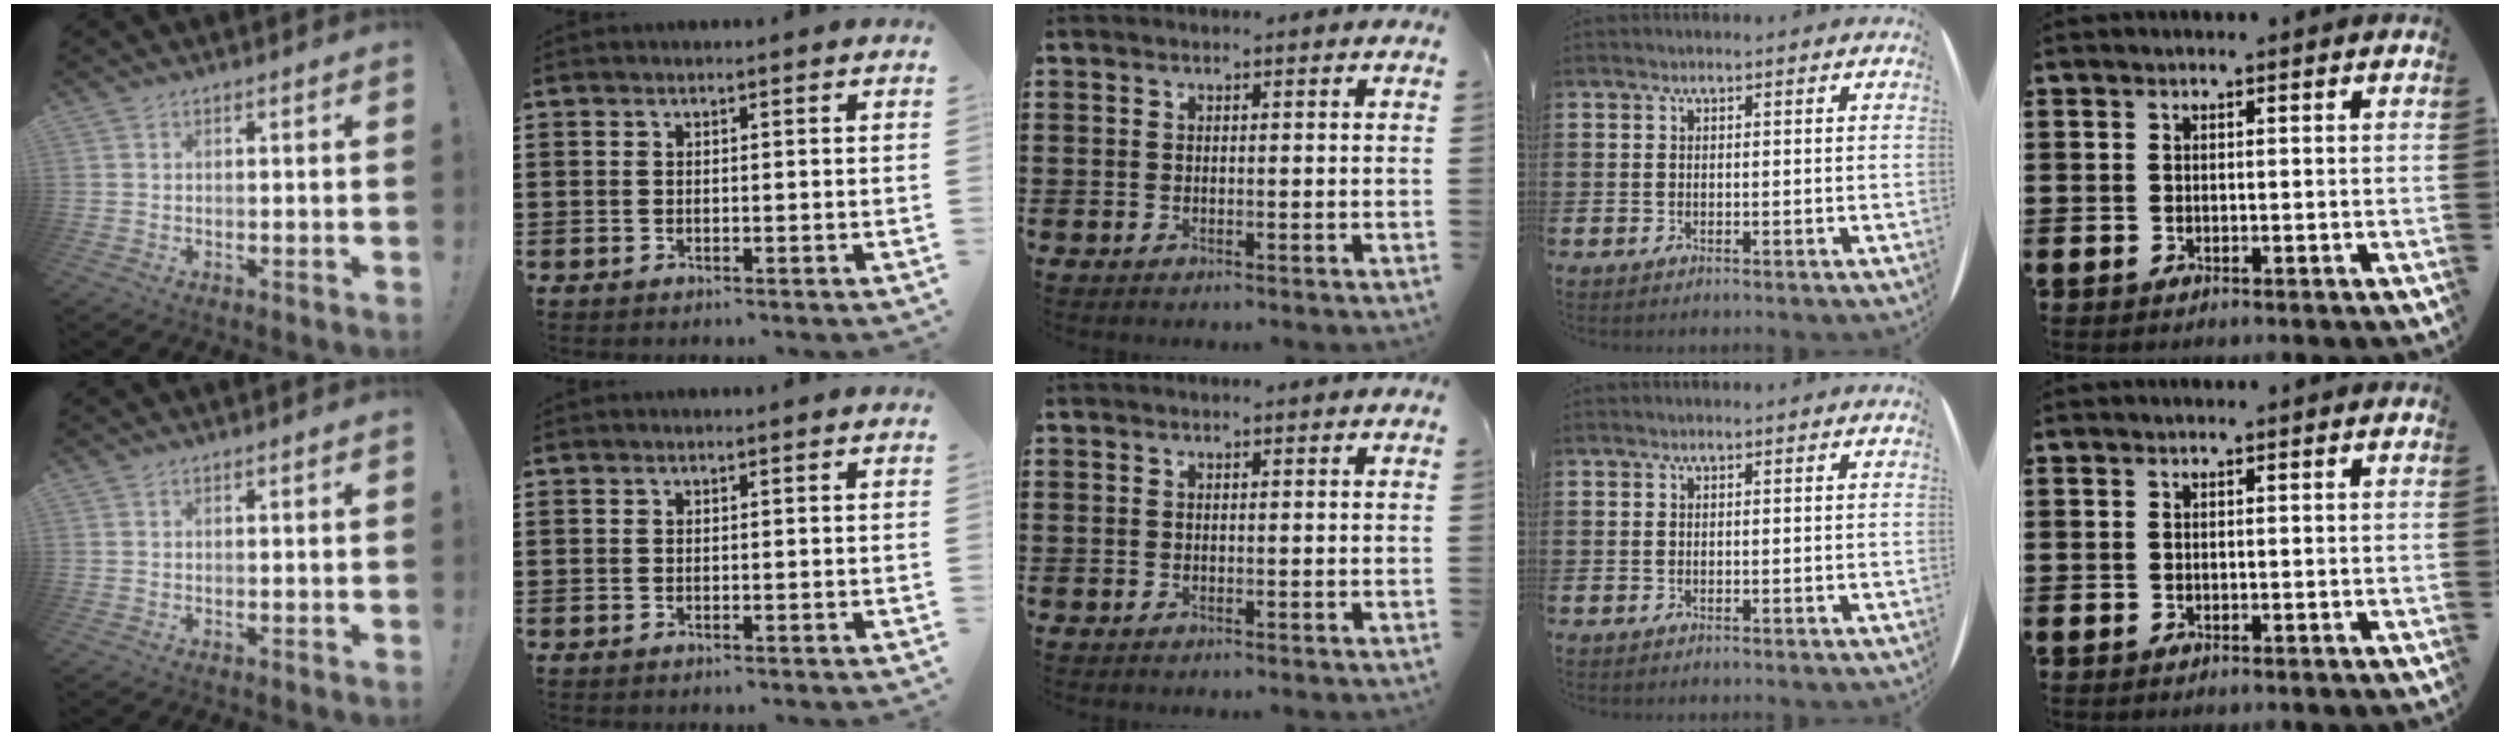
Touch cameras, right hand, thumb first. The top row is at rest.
{}